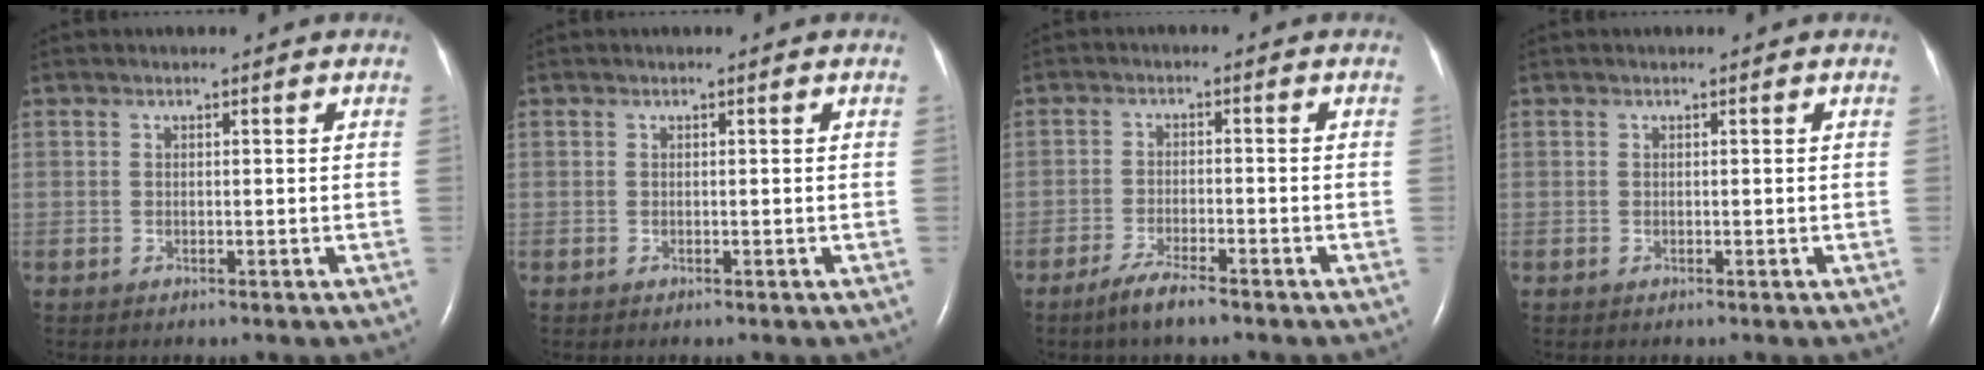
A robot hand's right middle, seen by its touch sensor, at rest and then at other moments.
{"total": 0.0}
{"total": 4.3, "force": [-3.3, 0.4, 2.8], "torque": [-0.064, -0.008, -0.062]}
{"total": 0.0}